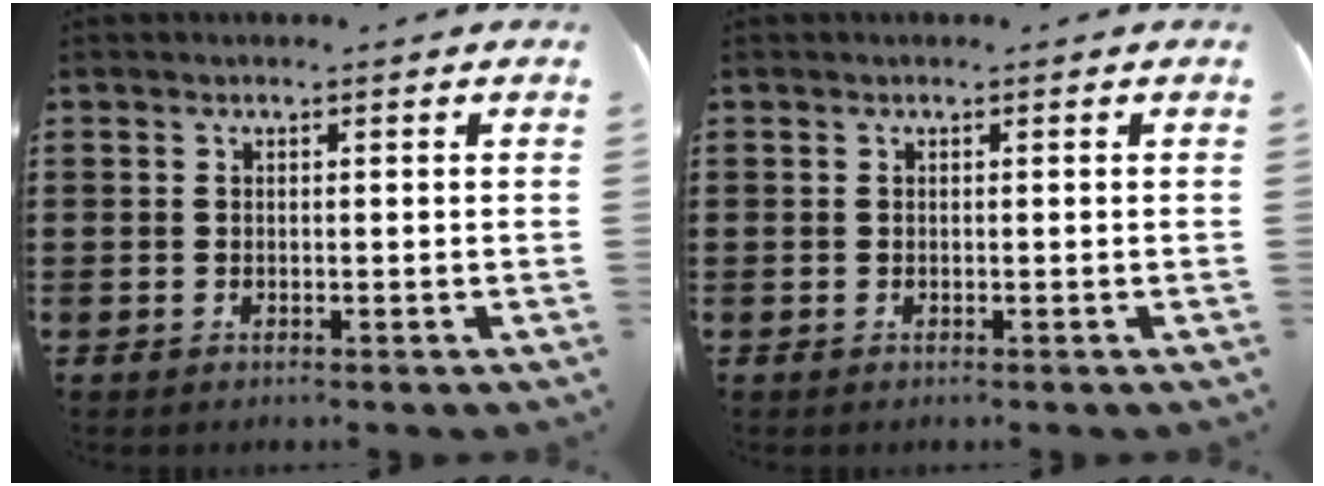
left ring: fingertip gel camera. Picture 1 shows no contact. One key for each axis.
{"total": 0.0}